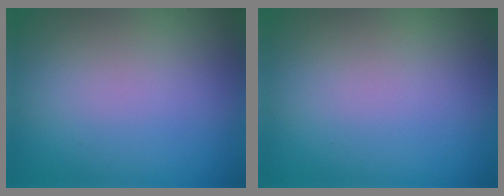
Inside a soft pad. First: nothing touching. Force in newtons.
{"total": 0.0}